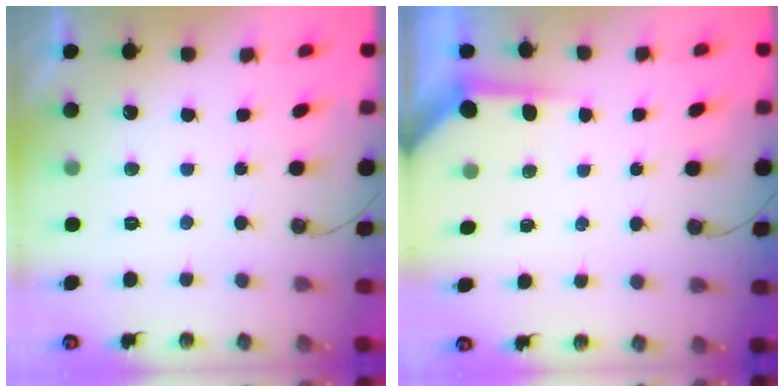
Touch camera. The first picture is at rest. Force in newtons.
{"total": 3.8, "press": 3.8, "slide": 0.4}